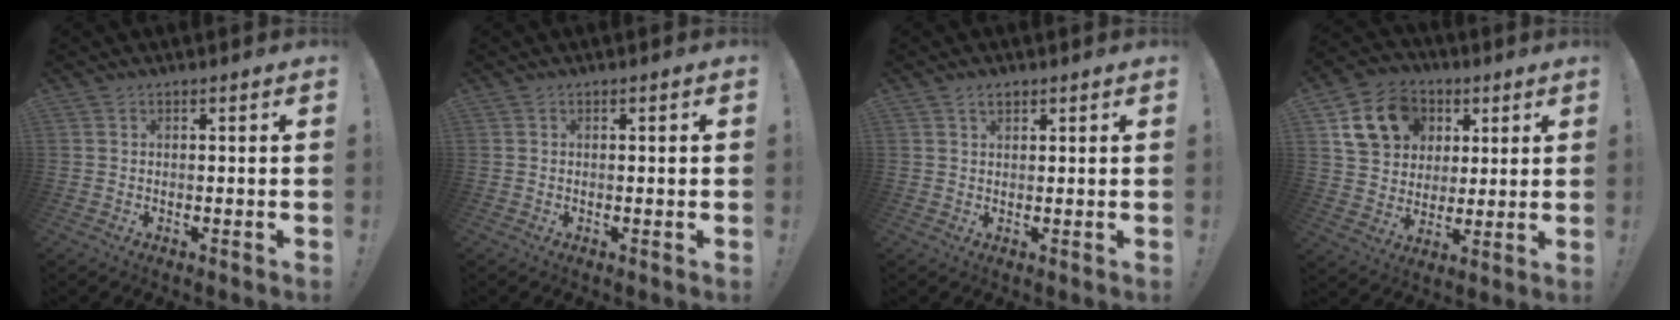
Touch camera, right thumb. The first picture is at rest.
{"total": 0.6, "force": [-0.1, 0.1, 0.6], "torque": [-0.011, 0.001, -0.002]}
{"total": 2.1, "force": [1.3, 1.1, 1.1], "torque": [-0.013, -0.004, 0.022]}
{"total": 15.4, "force": [6.3, 12.5, 6.5], "torque": [-0.095, -0.016, 0.131]}